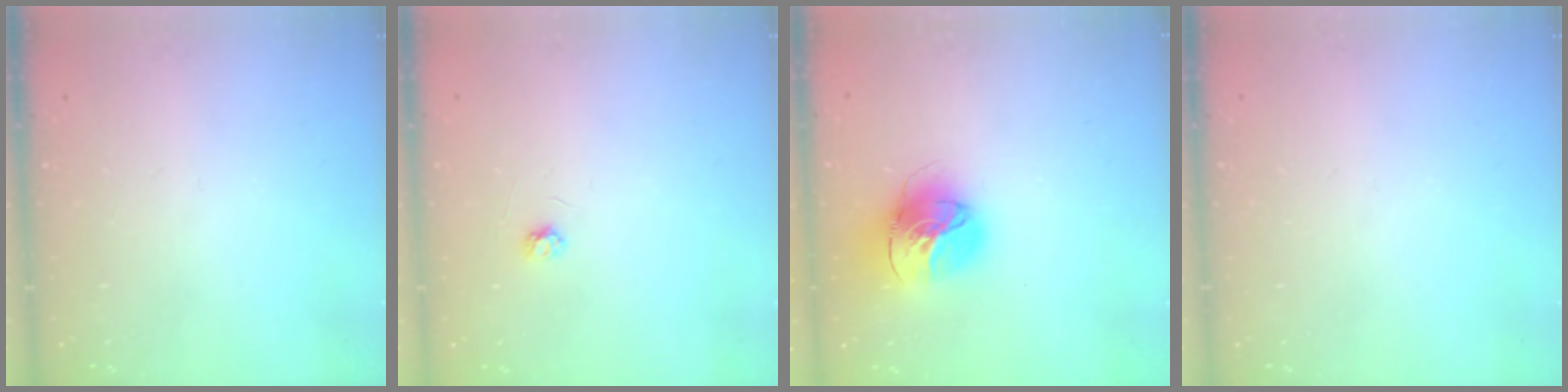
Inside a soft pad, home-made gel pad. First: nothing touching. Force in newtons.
{"total": 2.6, "press": 2.6, "slide": 0.3}
{"total": 17.5, "press": 17.4, "slide": 1.7}
{"total": 0.0}